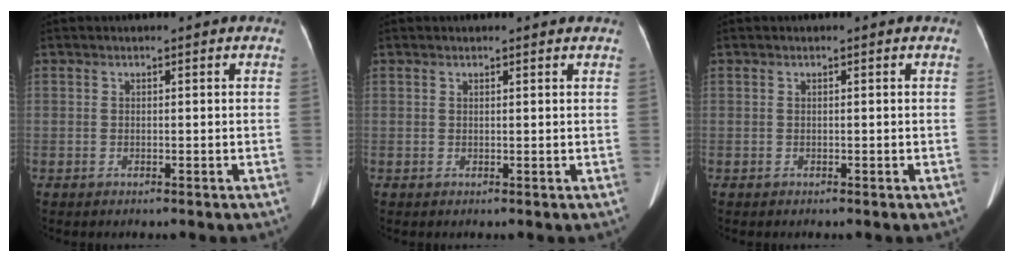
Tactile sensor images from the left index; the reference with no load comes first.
{"total": 1.6, "force": [1.6, 0.1, 0.4], "torque": [-0.008, -0.001, 0.013]}
{"total": 0.0}